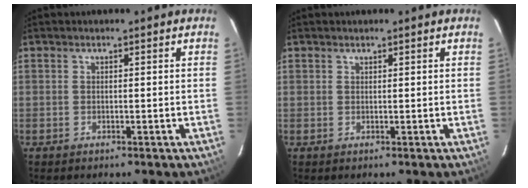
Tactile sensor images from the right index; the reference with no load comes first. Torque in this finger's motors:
{"motor_torque": [-0.49, 0.08, -0.58, -0.21]}